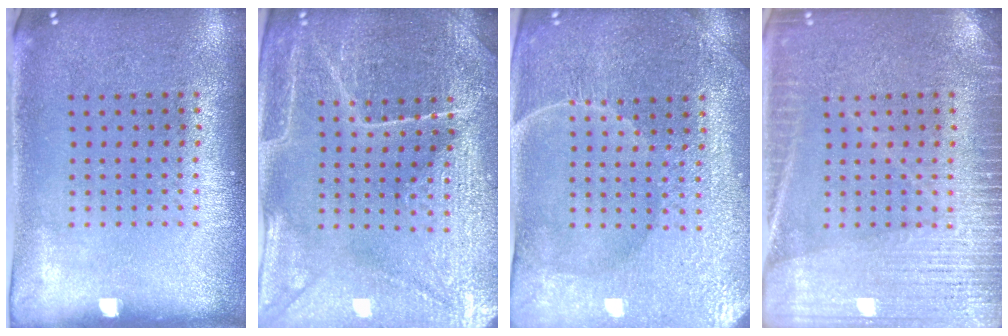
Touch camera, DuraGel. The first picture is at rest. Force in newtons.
{"total": 4.3, "press": 4.2, "slide": 1.0}
{"total": 4.3, "press": 4.1, "slide": 1.3}
{"total": 4.4, "press": 4.4, "slide": 0.6}